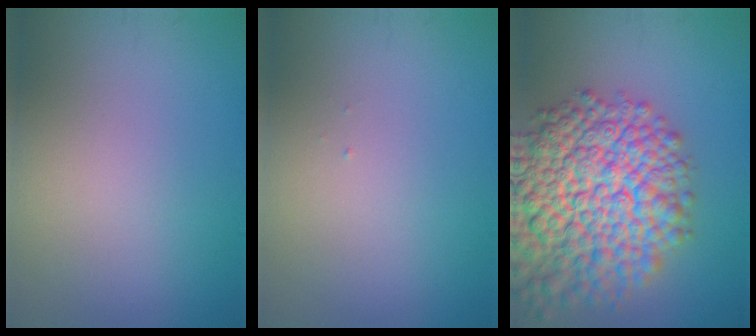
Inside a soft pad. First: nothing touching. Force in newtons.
{"total": 0.0}
{"total": 13.5, "press": 13.5, "slide": 0.6}